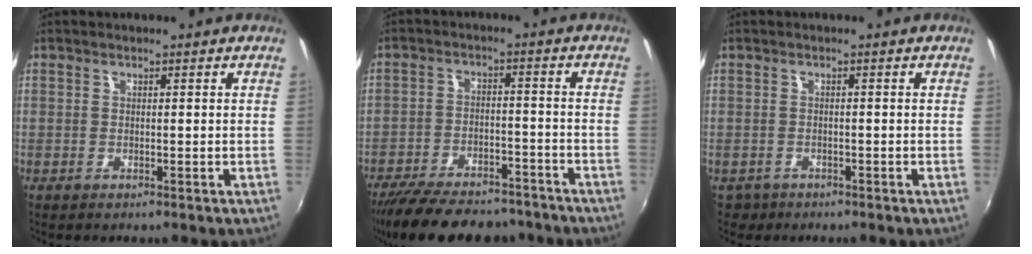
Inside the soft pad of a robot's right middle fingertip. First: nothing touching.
{"total": 19.8, "force": [-16.5, 6.8, 8.6], "torque": [-0.180, -0.012, -0.235]}
{"total": 2.4, "force": [-1.5, 1.9, 0.3], "torque": [-0.014, -0.003, -0.024]}